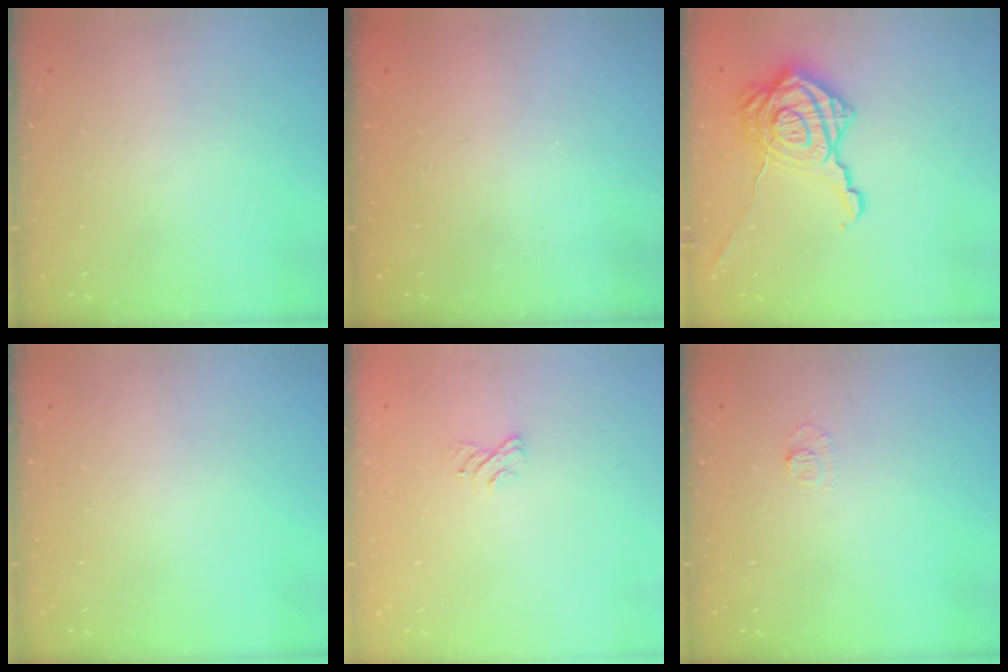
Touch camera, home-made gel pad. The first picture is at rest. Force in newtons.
{"total": 2.5, "press": 2.4, "slide": 0.8}
{"total": 22.9, "press": 22.9, "slide": 1.3}
{"total": 0.0}
{"total": 3.5, "press": 3.3, "slide": 1.2}
{"total": 4.1, "press": 4.1, "slide": 0.5}